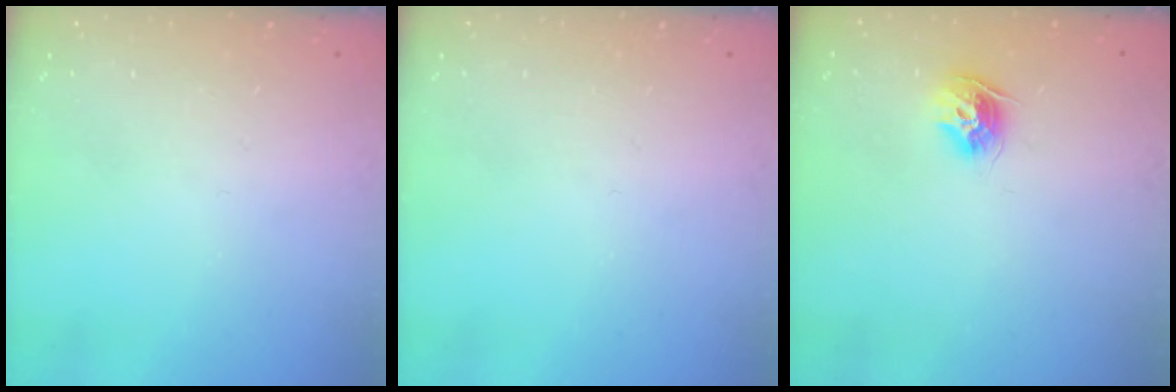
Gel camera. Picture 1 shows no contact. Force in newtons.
{"total": 0.0}
{"total": 9.6, "press": 9.6, "slide": 0.7}